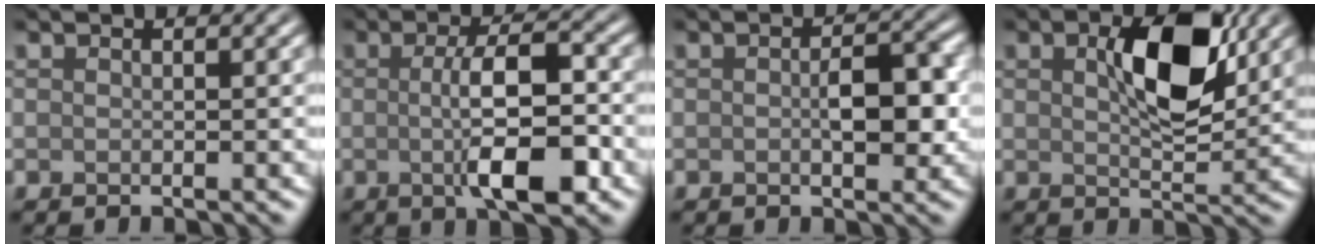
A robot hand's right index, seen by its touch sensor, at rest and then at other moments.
{"total": 6.9, "force": [-1.0, 2.0, 6.6], "torque": [-0.109, 0.000, -0.017]}
{"total": 3.5, "force": [-0.2, 1.7, 3.0], "torque": [-0.045, 0.000, -0.004]}
{"total": 6.3, "force": [1.9, 2.9, 5.2], "torque": [-0.091, 0.000, 0.033]}